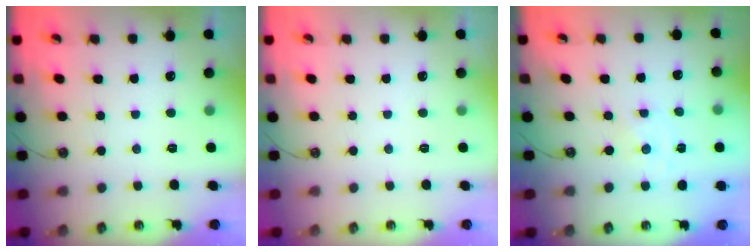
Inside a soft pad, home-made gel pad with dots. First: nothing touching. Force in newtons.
{"total": 0.0}
{"total": 0.0}